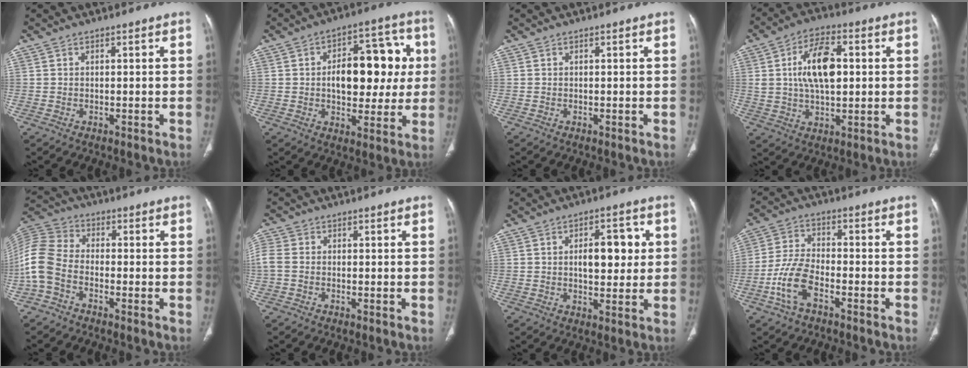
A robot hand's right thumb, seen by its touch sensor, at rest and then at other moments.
{"total": 17.1, "force": [1.6, 9.8, 13.9], "torque": [-0.145, 0.026, 0.025]}
{"total": 0.0}
{"total": 12.5, "force": [2.1, 6.6, 10.4], "torque": [-0.172, 0.006, 0.036]}
{"total": 10.0, "force": [-3.3, 6.4, 7.0], "torque": [-0.156, 0.028, -0.081]}
{"total": 3.7, "force": [-0.5, 2.7, 2.5], "torque": [-0.072, 0.006, -0.016]}
{"total": 8.6, "force": [1.4, 4.6, 7.2], "torque": [-0.075, 0.001, 0.021]}
{"total": 8.2, "force": [-3.9, 3.7, 6.1], "torque": [-0.134, 0.025, -0.078]}